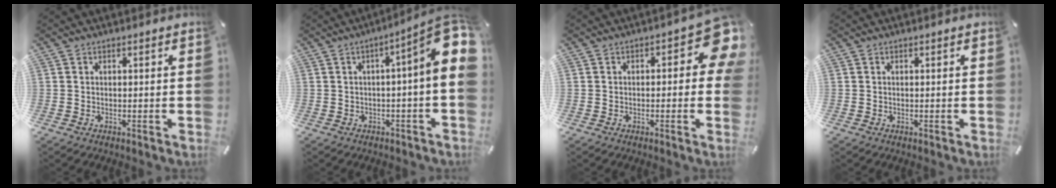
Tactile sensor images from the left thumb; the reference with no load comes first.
{"total": 12.5, "force": [3.2, 1.8, 12.0], "torque": [-0.159, -0.043, 0.044]}
{"total": 9.3, "force": [1.8, 4.0, 8.2], "torque": [-0.092, -0.021, 0.029]}
{"total": 0.0}